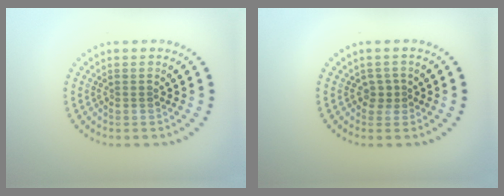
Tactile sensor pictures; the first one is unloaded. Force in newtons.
{"total": 1.4, "press": 1.1, "slide": 0.7}